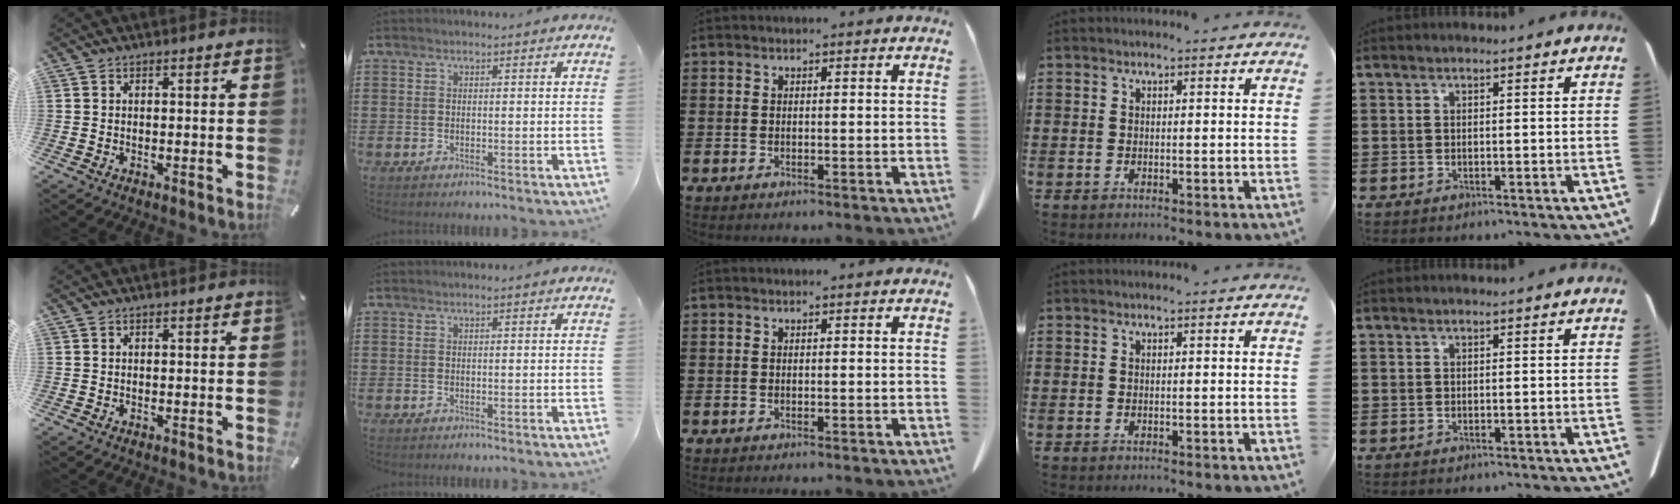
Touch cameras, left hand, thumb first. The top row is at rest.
{}